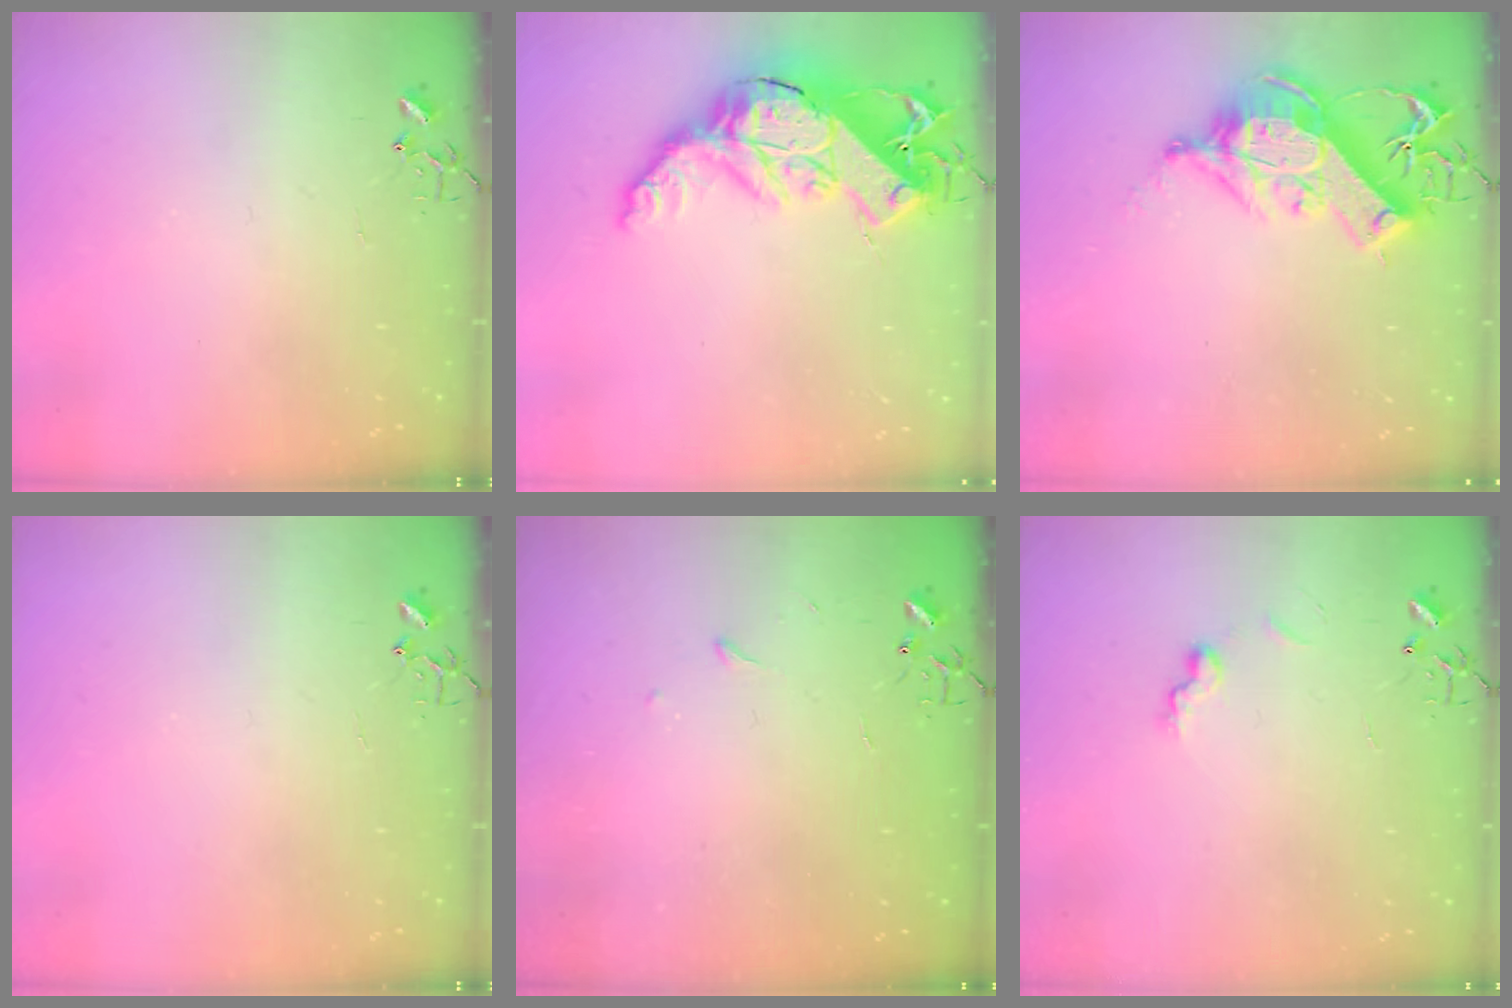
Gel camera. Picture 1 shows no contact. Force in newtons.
{"total": 19.6, "press": 19.6, "slide": 1.2}
{"total": 13.7, "press": 13.5, "slide": 2.2}
{"total": 0.0}
{"total": 3.3, "press": 3.3, "slide": 0.5}
{"total": 6.9, "press": 6.9, "slide": 0.7}